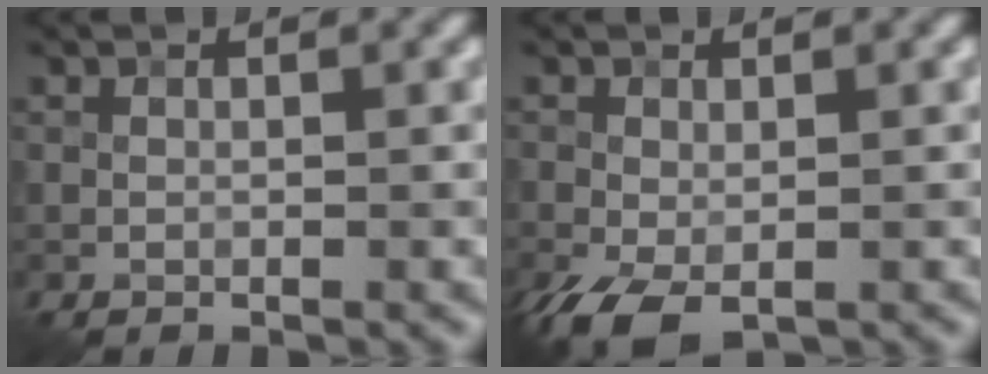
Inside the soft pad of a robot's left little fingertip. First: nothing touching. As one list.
[{"total": 4.8, "force": [-2.3, 2.6, 3.3], "torque": [-0.083, -0.016, -0.042]}]